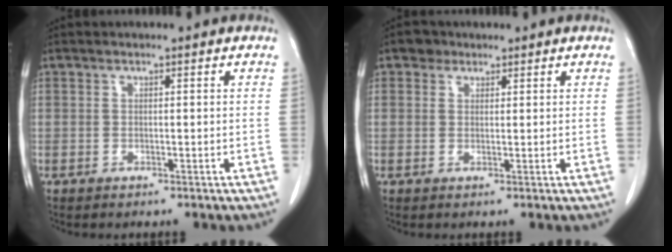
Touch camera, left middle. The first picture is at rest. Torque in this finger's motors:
{"motor_torque": [0.19, -0.15, -0.02, 0.01]}